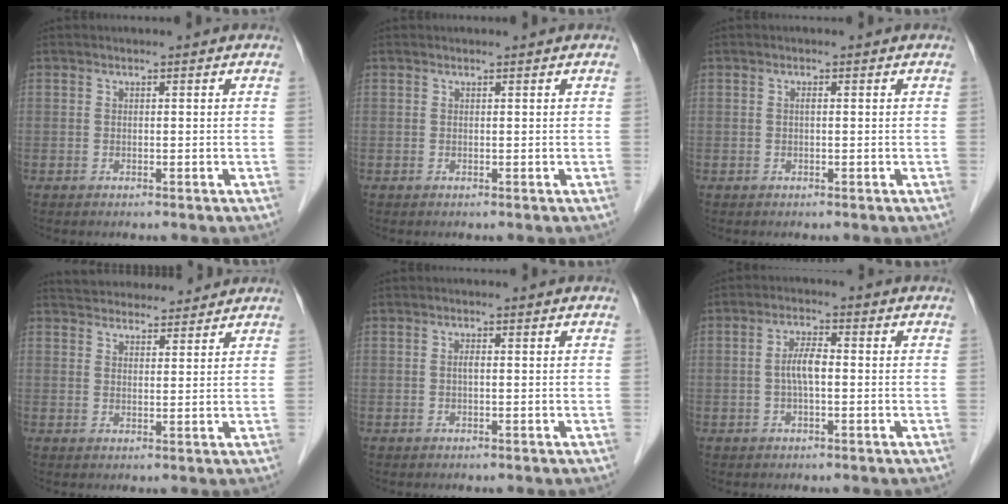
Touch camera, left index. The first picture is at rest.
{"total": 0.0}
{"total": 0.5, "force": [-0.3, 0.0, 0.4], "torque": [-0.009, -0.003, -0.008]}
{"total": 9.8, "force": [9.3, 2.2, 2.2], "torque": [-0.024, 0.019, 0.131]}
{"total": 0.7, "force": [-0.4, 0.1, 0.6], "torque": [-0.014, -0.003, -0.009]}
{"total": 3.6, "force": [-0.7, 0.9, 3.5], "torque": [-0.070, 0.006, -0.013]}